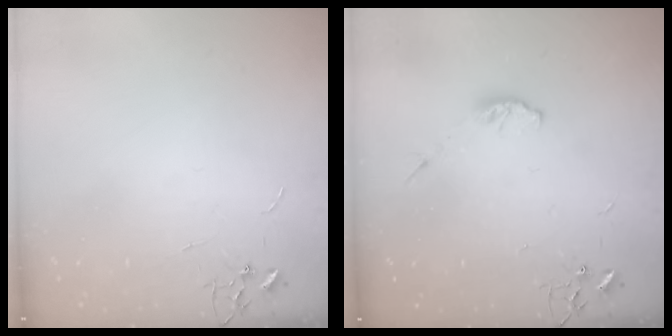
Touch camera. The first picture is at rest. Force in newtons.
{"total": 4.3, "press": 4.1, "slide": 1.1}